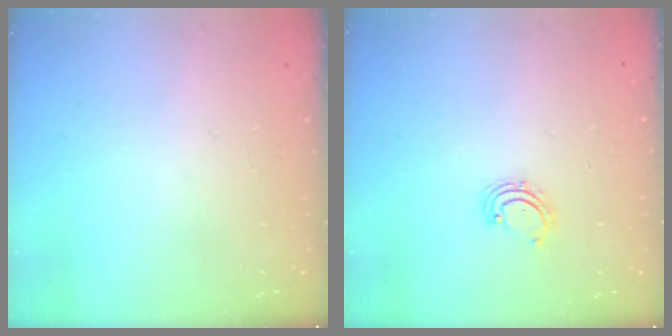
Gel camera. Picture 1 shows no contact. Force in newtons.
{"total": 2.9, "press": 2.9, "slide": 0.4}